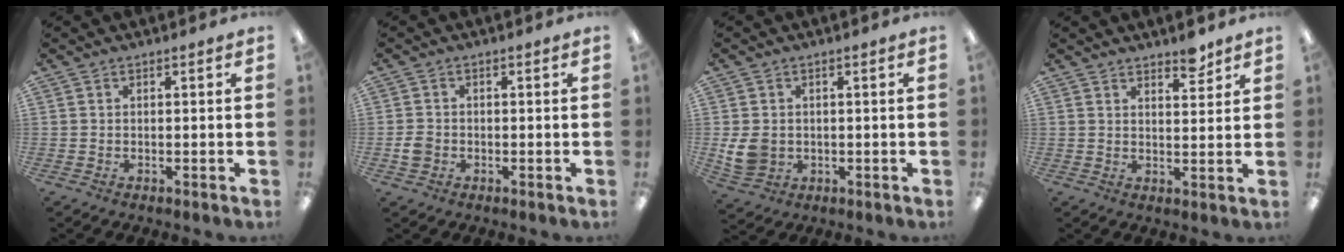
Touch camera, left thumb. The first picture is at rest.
{"total": 2.7, "force": [-0.7, 2.3, 1.3], "torque": [-0.021, 0.005, -0.013]}
{"total": 6.4, "force": [0.3, 5.6, 3.2], "torque": [-0.065, 0.002, 0.008]}
{"total": 4.6, "force": [4.0, 1.5, 1.9], "torque": [-0.012, -0.028, 0.066]}